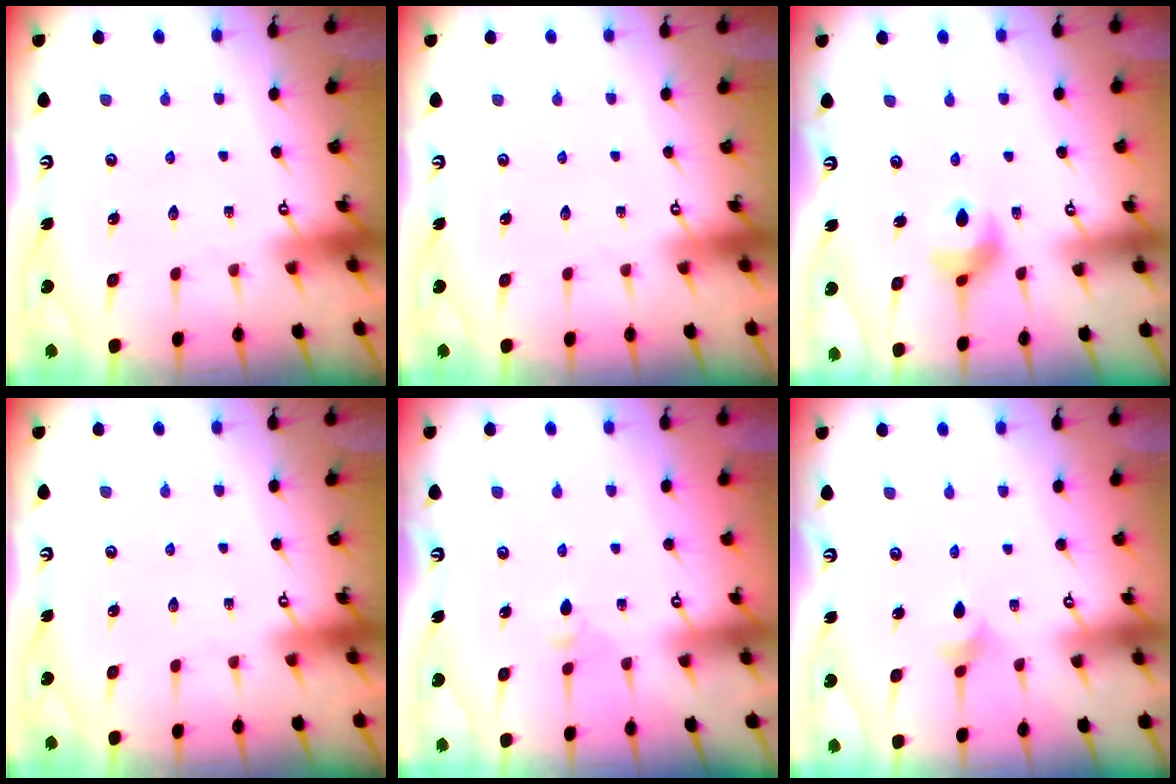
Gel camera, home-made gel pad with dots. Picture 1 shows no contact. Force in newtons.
{"total": 0.0}
{"total": 9.0, "press": 8.9, "slide": 1.6}
{"total": 0.0}
{"total": 3.1, "press": 3.0, "slide": 0.7}
{"total": 2.9, "press": 2.8, "slide": 0.7}